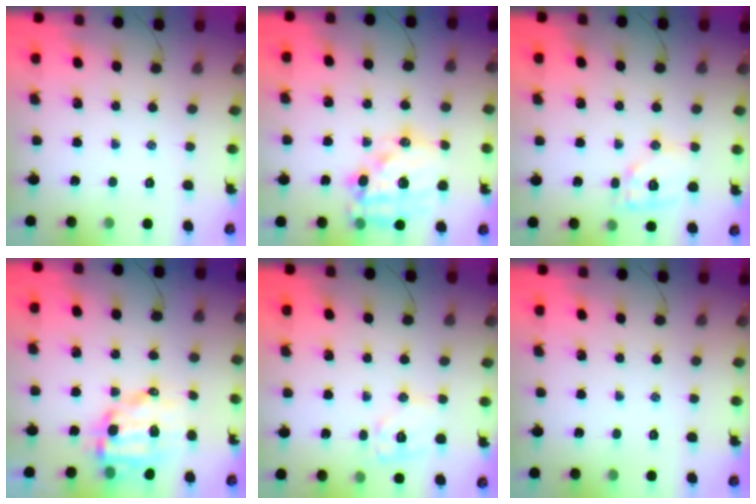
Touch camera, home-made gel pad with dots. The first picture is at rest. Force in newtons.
{"total": 16.9, "press": 16.5, "slide": 3.5}
{"total": 10.4, "press": 10.4, "slide": 0.5}
{"total": 10.9, "press": 10.6, "slide": 2.3}
{"total": 9.9, "press": 9.9, "slide": 0.2}
{"total": 0.0}